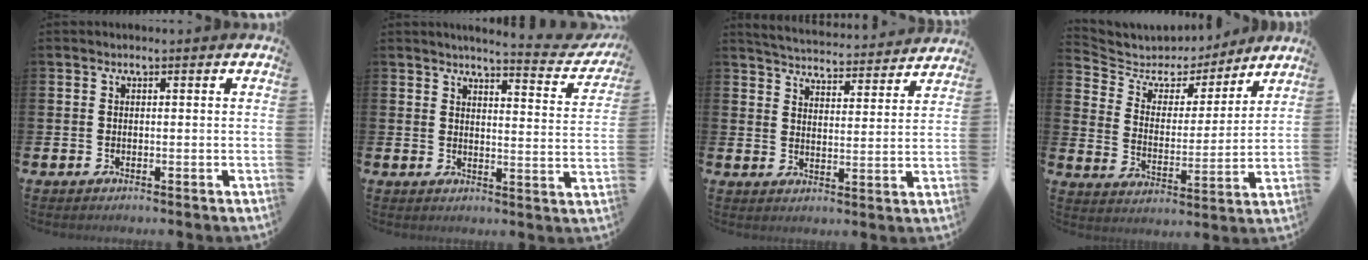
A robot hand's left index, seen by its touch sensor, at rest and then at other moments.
{"total": 4.0, "force": [3.9, 0.1, 1.0], "torque": [-0.023, -0.036, 0.059]}
{"total": 4.9, "force": [4.9, 0.4, 0.2], "torque": [-0.017, -0.043, 0.082]}
{"total": 6.4, "force": [5.5, 3.0, 1.1], "torque": [-0.057, -0.042, 0.093]}